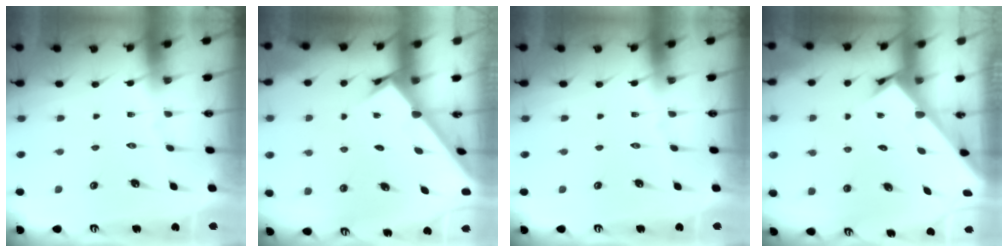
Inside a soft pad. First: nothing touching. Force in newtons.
{"total": 1.9, "press": 1.9, "slide": 0.2}
{"total": 0.0}
{"total": 2.5, "press": 2.5, "slide": 0.3}